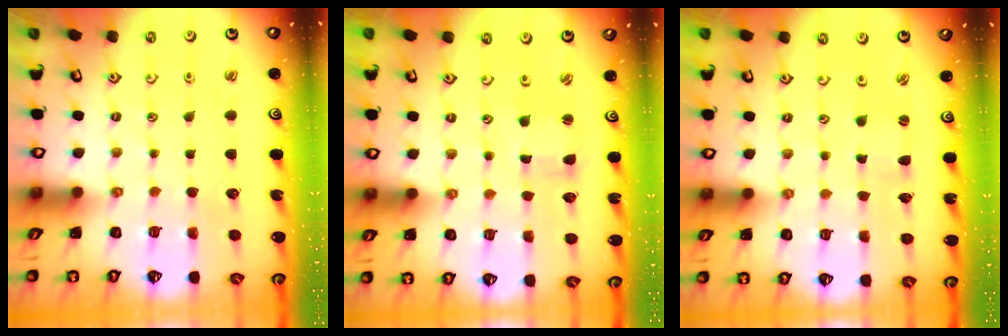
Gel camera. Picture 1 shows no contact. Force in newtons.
{"total": 1.2, "press": 1.1, "slide": 0.3}
{"total": 1.7, "press": 1.7, "slide": 0.2}